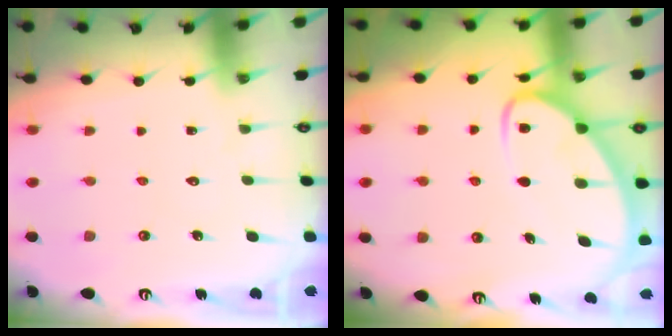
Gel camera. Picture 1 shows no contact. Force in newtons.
{"total": 7.2, "press": 7.1, "slide": 0.8}